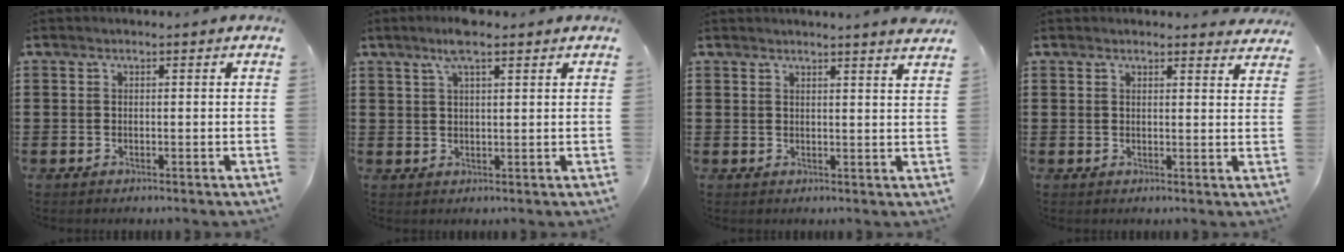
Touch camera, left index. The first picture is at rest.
{"total": 4.5, "force": [2.9, 0.9, 3.3], "torque": [-0.070, 0.006, 0.050]}
{"total": 2.4, "force": [2.3, -0.6, 0.5], "torque": [-0.008, -0.010, 0.041]}
{"total": 2.2, "force": [2.2, 0.2, 0.3], "torque": [-0.003, -0.005, 0.039]}